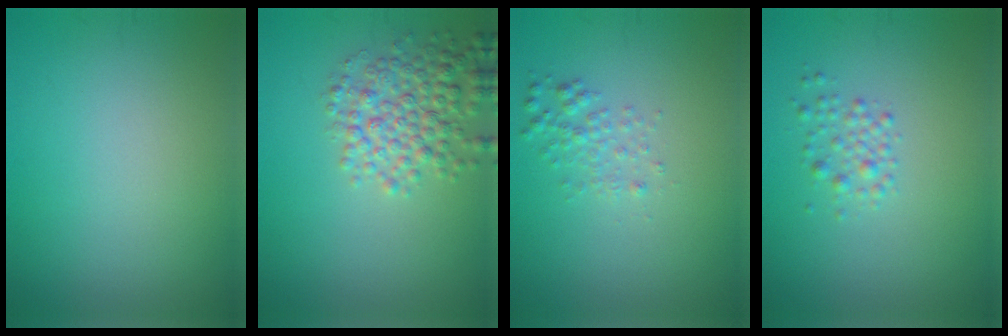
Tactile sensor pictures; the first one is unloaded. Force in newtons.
{"total": 4.5, "press": 4.5, "slide": 0.1}
{"total": 1.5, "press": 1.5, "slide": 0.1}
{"total": 1.6, "press": 1.6, "slide": 0.0}